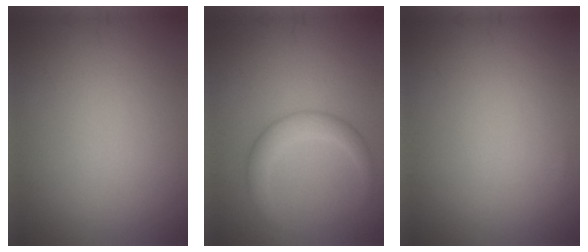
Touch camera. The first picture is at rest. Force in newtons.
{"total": 3.0, "press": 3.0, "slide": 0.1}
{"total": 0.0}